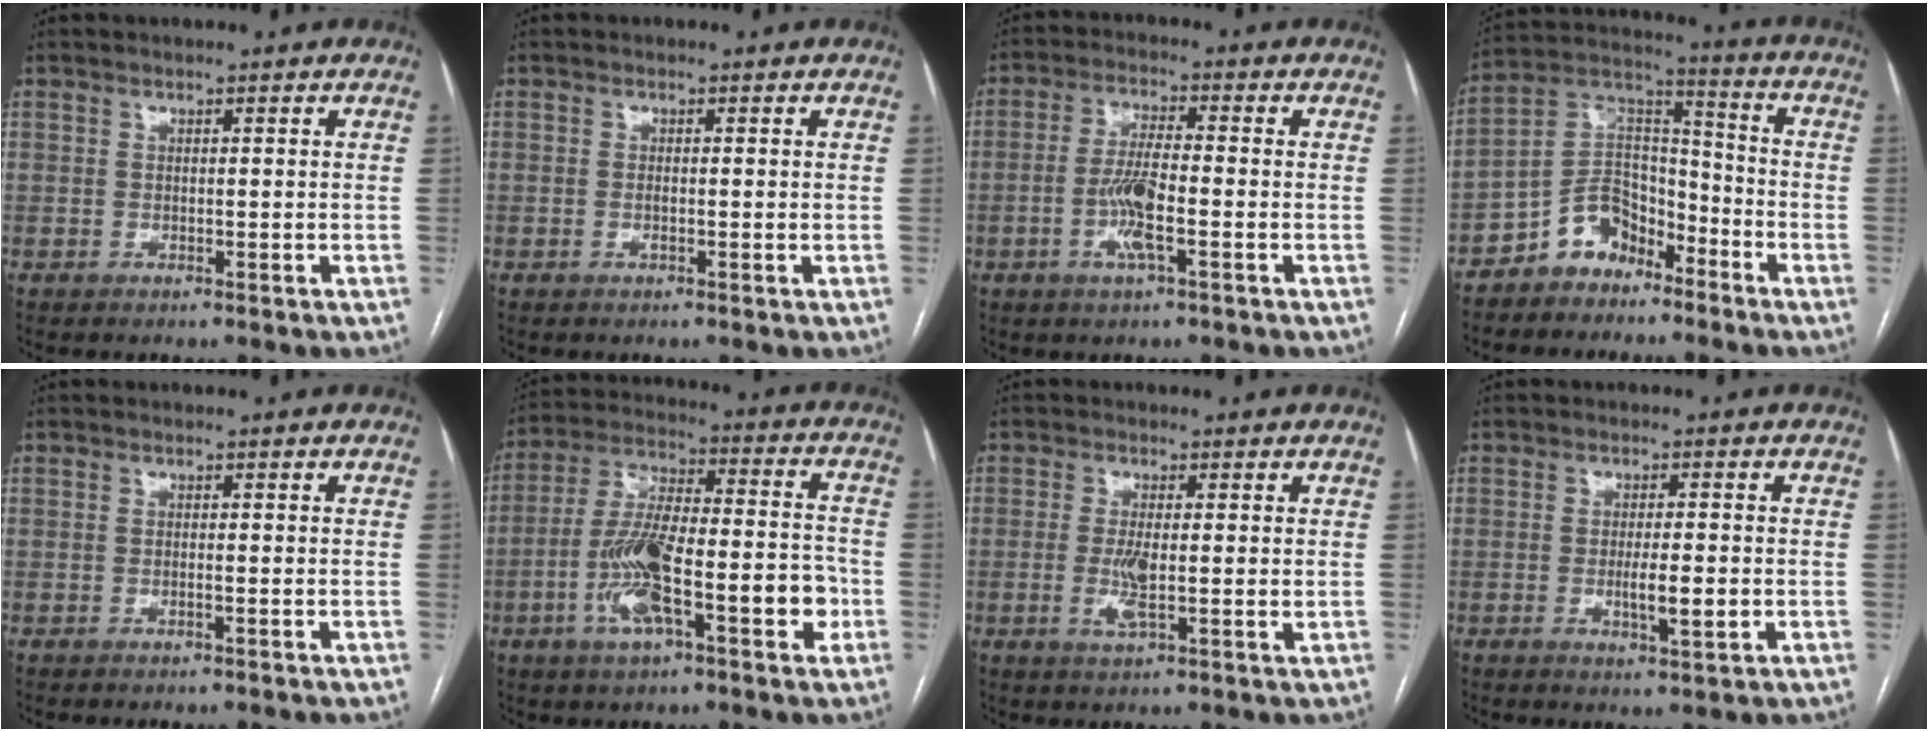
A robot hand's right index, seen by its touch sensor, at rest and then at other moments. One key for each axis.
{"total": 1.0, "fx": -0.2, "fy": 0.2, "fz": 0.9, "tx": -0.018, "ty": -0.001, "tz": -0.003}
{"total": 6.7, "fx": -2.1, "fy": 0.7, "fz": 6.4, "tx": -0.129, "ty": -0.004, "tz": -0.042}
{"total": 9.2, "fx": -6.2, "fy": 5.7, "fz": 3.5, "tx": -0.073, "ty": 0.039, "tz": -0.118}
{"total": 0.5, "fx": -0.2, "fy": -0.1, "fz": 0.5, "tx": -0.009, "ty": 0.001, "tz": -0.005}
{"total": 16.4, "fx": -5.1, "fy": 4.2, "fz": 15.0, "tx": -0.273, "ty": 0.021, "tz": -0.086}
{"total": 4.4, "fx": -0.3, "fy": 0.9, "fz": 4.3, "tx": -0.090, "ty": -0.008, "tz": -0.006}
{"total": 4.6, "fx": -0.9, "fy": 0.6, "fz": 4.4, "tx": -0.078, "ty": -0.006, "tz": -0.013}